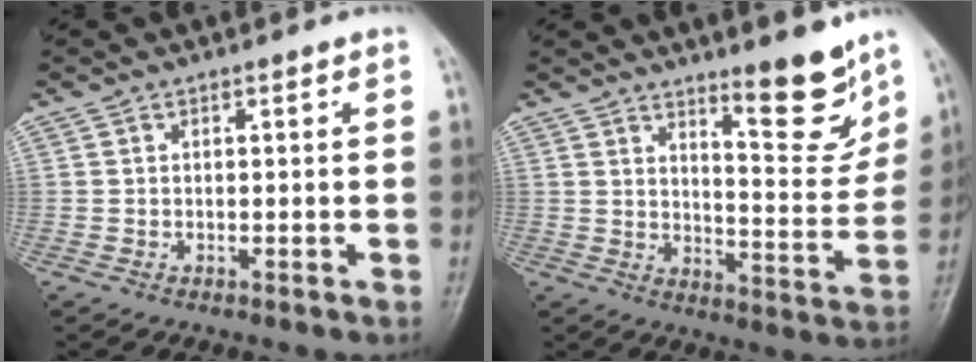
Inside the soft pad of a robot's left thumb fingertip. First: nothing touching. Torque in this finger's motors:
{"motor_torque": [1.92, 0.78, 0.93, -1.23, 0.29]}